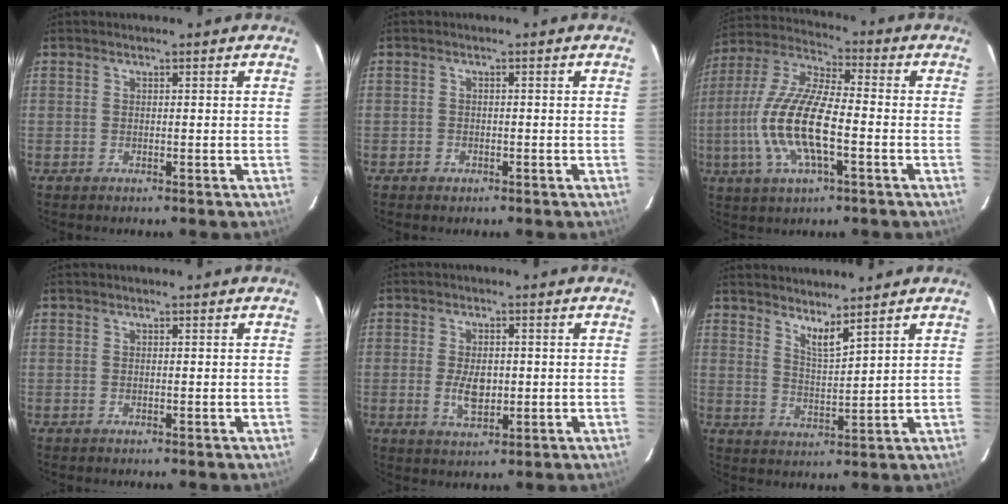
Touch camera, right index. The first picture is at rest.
{"total": 1.5, "force": [-0.9, 1.2, 0.2], "torque": [-0.005, 0.003, -0.013]}
{"total": 15.7, "force": [-3.9, 4.9, 14.4], "torque": [-0.299, -0.004, -0.080]}
{"total": 0.0}
{"total": 5.6, "force": [-0.7, 3.1, 4.5], "torque": [-0.088, -0.004, -0.007]}
{"total": 4.5, "force": [3.9, 0.2, 2.4], "torque": [-0.043, -0.010, 0.067]}